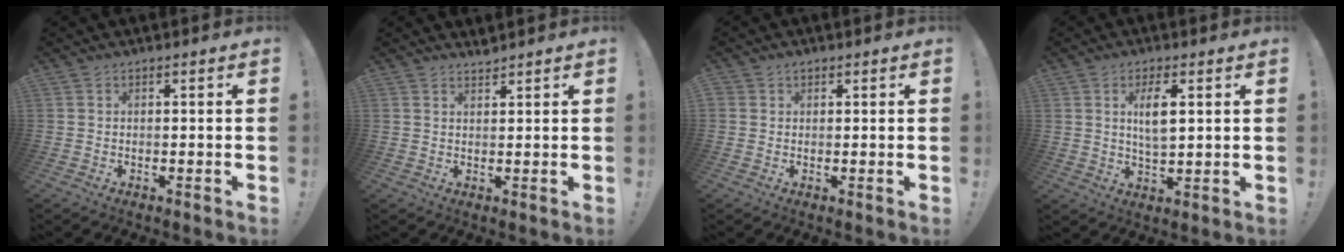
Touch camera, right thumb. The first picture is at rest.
{"total": 1.7, "force": [1.7, 0.1, 0.0], "torque": [0.007, -0.013, 0.031]}
{"total": 1.3, "force": [0.6, 1.2, 0.3], "torque": [-0.004, -0.001, 0.011]}
{"total": 6.6, "force": [2.1, 2.8, 5.6], "torque": [-0.089, -0.011, 0.029]}